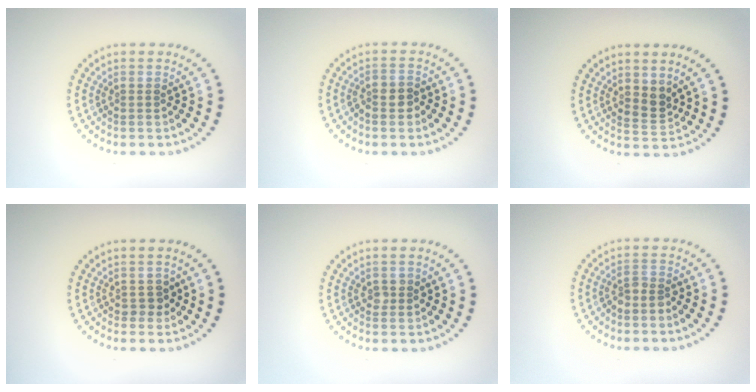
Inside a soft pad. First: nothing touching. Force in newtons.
{"total": 2.1, "press": 1.9, "slide": 0.9}
{"total": 1.9, "press": 1.6, "slide": 1.0}
{"total": 1.2, "press": 1.0, "slide": 0.6}
{"total": 1.0, "press": 1.0, "slide": 0.2}
{"total": 1.5, "press": 1.1, "slide": 1.0}